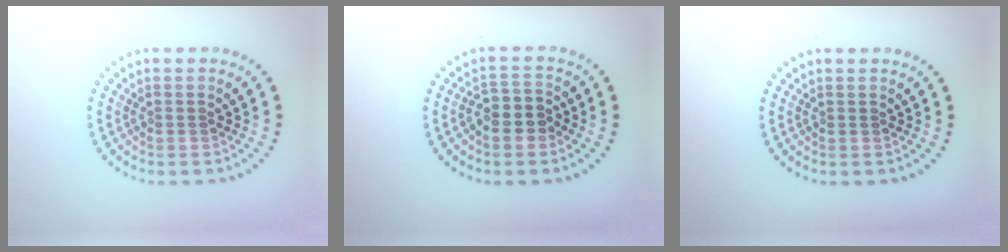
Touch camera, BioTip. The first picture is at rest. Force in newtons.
{"total": 2.8, "press": 2.5, "slide": 1.3}
{"total": 0.0}